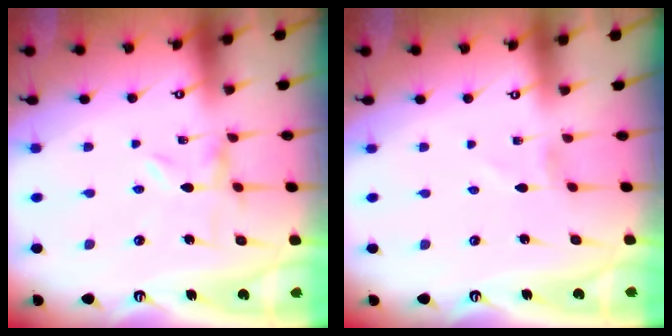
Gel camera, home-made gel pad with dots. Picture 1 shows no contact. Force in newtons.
{"total": 1.2, "press": 1.2, "slide": 0.1}